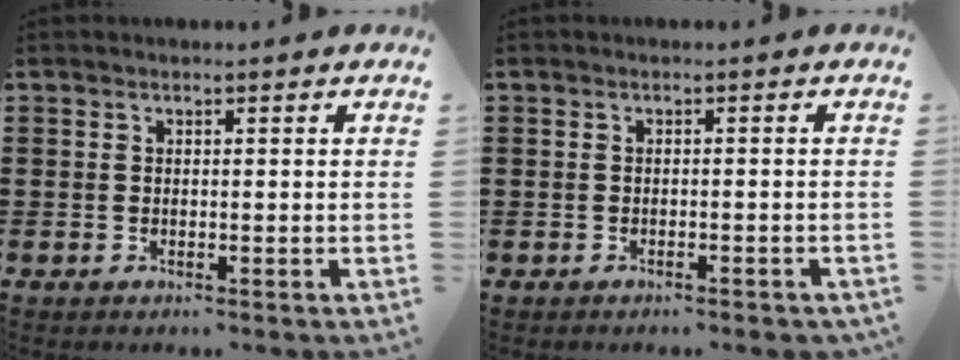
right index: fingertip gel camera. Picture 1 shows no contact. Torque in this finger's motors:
{"motor_torque": [0.93, 0.88, 0.07, 0.00]}